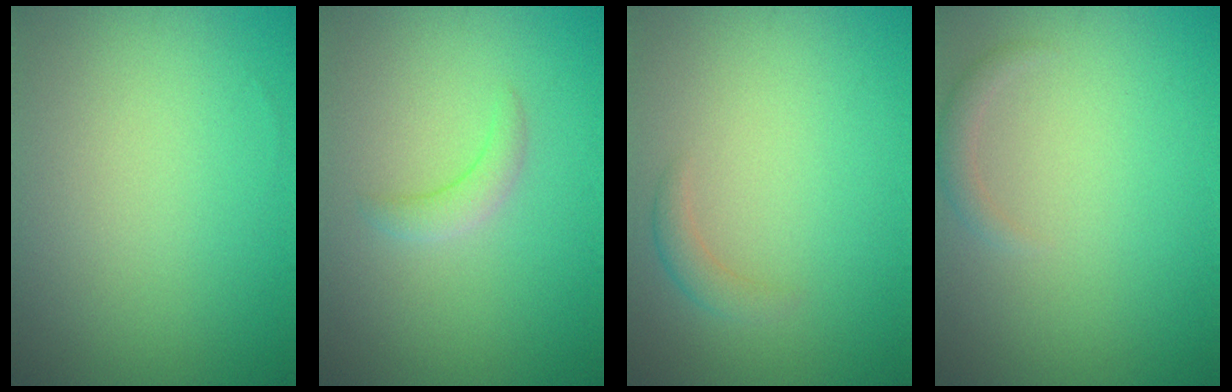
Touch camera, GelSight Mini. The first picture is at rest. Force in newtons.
{"total": 1.6, "press": 1.6, "slide": 0.2}
{"total": 1.4, "press": 1.4, "slide": 0.0}
{"total": 1.1, "press": 1.1, "slide": 0.1}